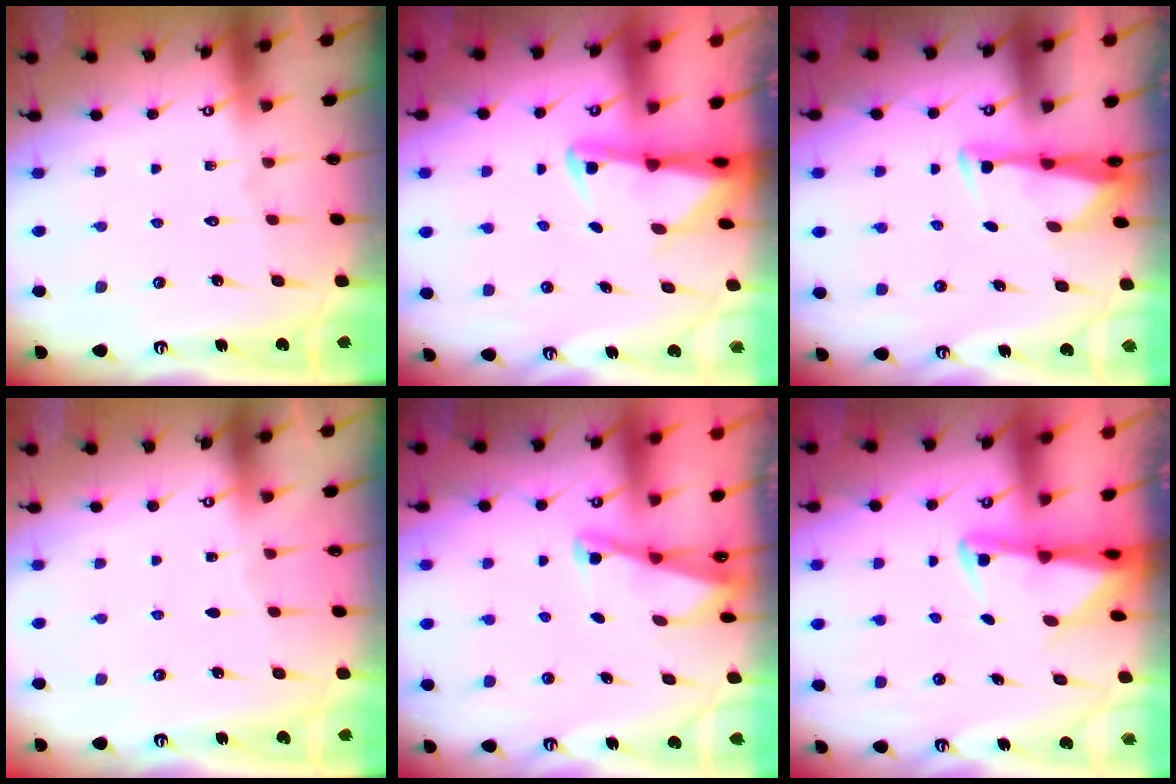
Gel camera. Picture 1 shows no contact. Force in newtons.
{"total": 2.7, "press": 2.6, "slide": 0.6}
{"total": 3.3, "press": 3.2, "slide": 0.9}
{"total": 2.4, "press": 2.4, "slide": 0.3}
{"total": 2.0, "press": 2.0, "slide": 0.3}
{"total": 2.7, "press": 2.6, "slide": 0.6}